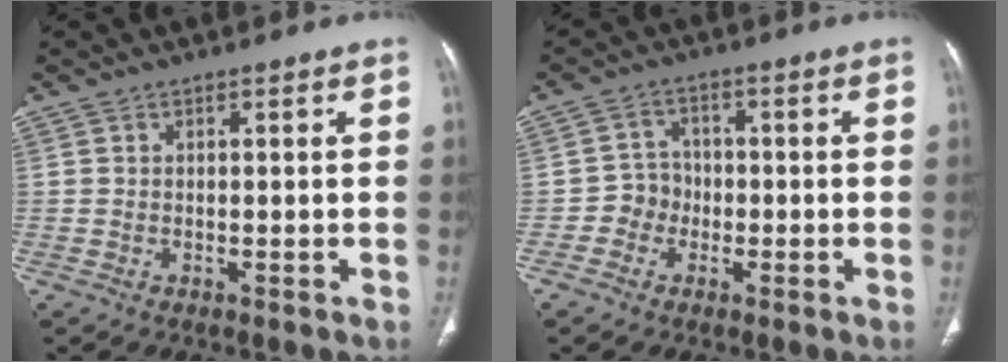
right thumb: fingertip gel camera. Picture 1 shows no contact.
{"total": 4.2, "force": [-1.5, 3.8, 0.9], "torque": [0.012, 0.016, -0.036]}